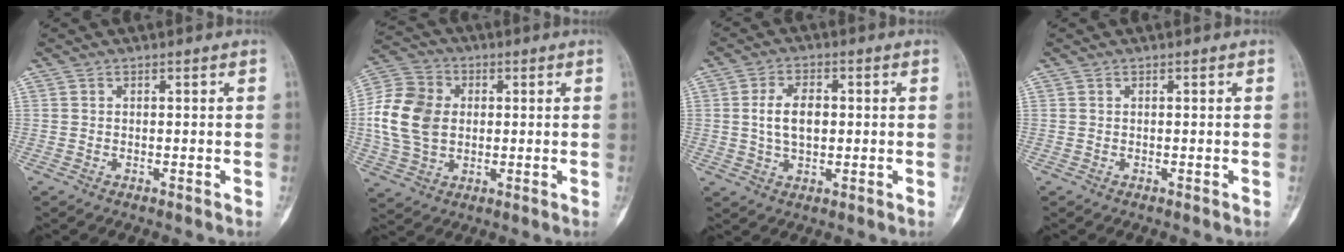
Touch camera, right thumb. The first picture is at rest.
{"total": 13.8, "force": [0.6, 10.4, 9.1], "torque": [-0.165, 0.012, 0.010]}
{"total": 6.9, "force": [0.4, 4.2, 5.5], "torque": [-0.094, 0.007, 0.007]}
{"total": 0.0}